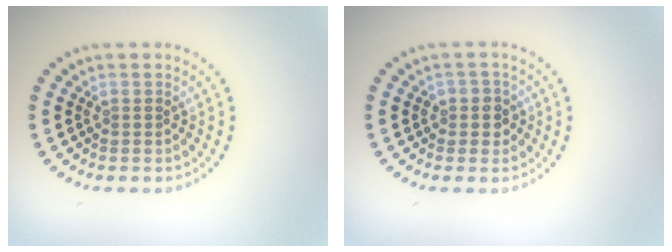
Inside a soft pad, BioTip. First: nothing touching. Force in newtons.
{"total": 1.9, "press": 1.7, "slide": 0.9}